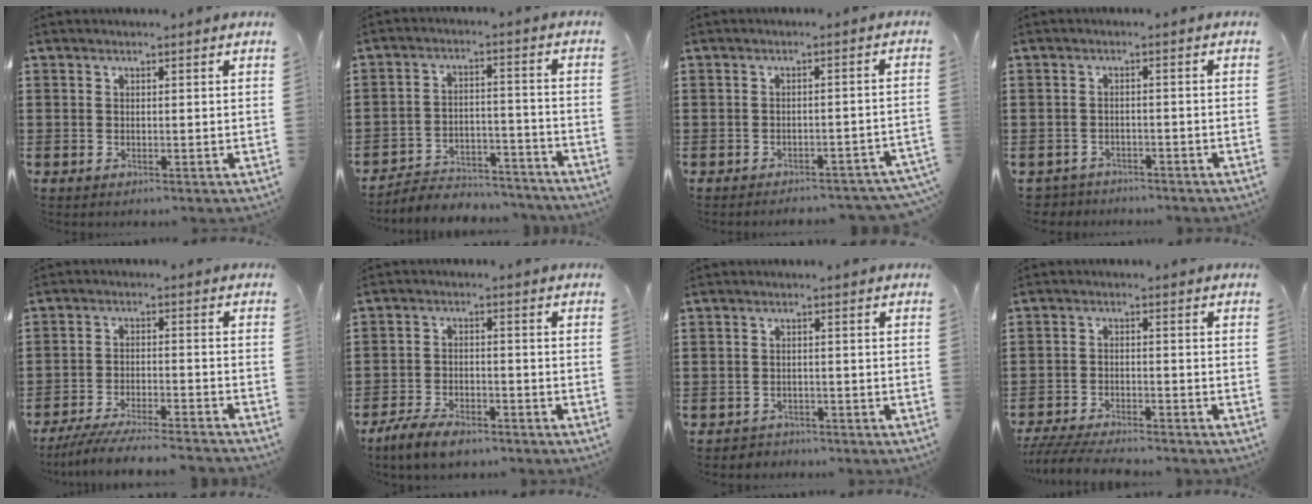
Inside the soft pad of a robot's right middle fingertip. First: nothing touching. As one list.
[{"total": 4.2, "force": [-4.2, 0.5, 0.3], "torque": [-0.002, 0.014, -0.088]}, {"total": 2.0, "force": [-1.9, -0.4, 0.2], "torque": [-0.002, 0.002, -0.040]}, {"total": 1.7, "force": [-1.6, -0.1, -0.4], "torque": [0.004, 0.000, -0.039]}, {"total": 5.3, "force": [-4.9, -0.5, 1.8], "torque": [-0.036, -0.012, -0.095]}, {"total": 4.4, "force": [-3.6, 1.1, 2.1], "torque": [-0.043, 0.002, -0.071]}, {"total": 0.9, "force": [-0.8, 0.0, -0.3], "torque": [0.005, 0.002, -0.021]}, {"total": 4.1, "force": [-4.0, -0.2, 1.1], "torque": [-0.026, -0.007, -0.082]}]